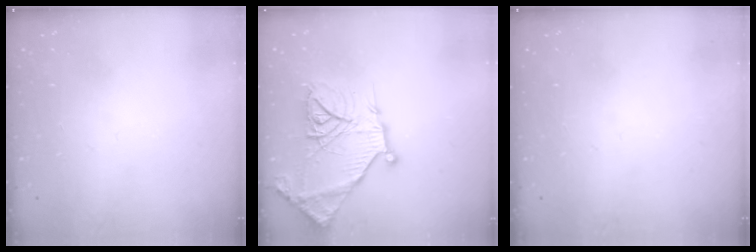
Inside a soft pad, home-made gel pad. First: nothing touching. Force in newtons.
{"total": 22.8, "press": 22.6, "slide": 2.3}
{"total": 0.0}